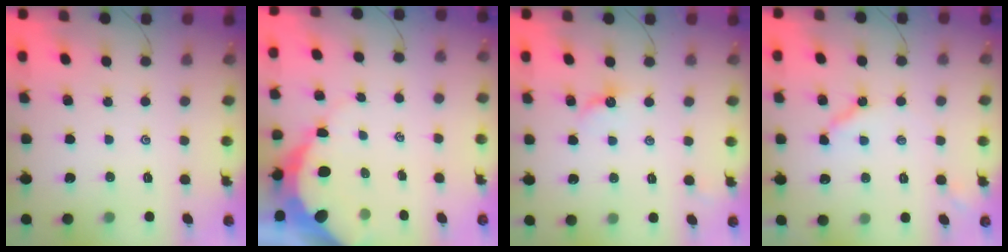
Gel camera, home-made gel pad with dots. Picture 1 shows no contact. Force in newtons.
{"total": 8.7, "press": 8.6, "slide": 0.9}
{"total": 4.5, "press": 4.4, "slide": 0.6}
{"total": 5.1, "press": 5.0, "slide": 0.1}